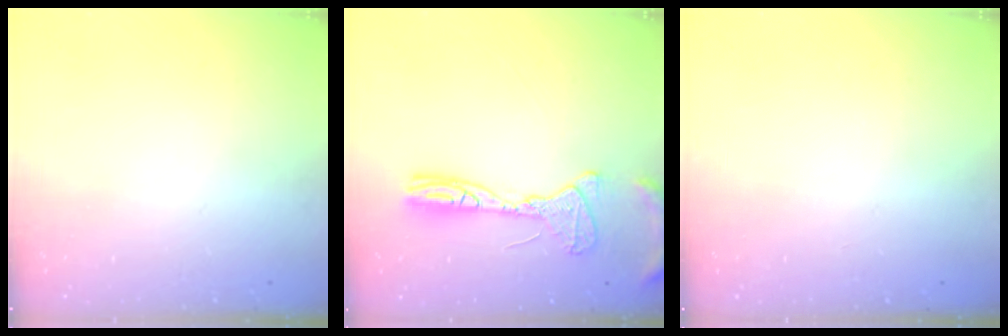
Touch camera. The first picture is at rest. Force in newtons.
{"total": 12.5, "press": 12.3, "slide": 2.3}
{"total": 0.0}